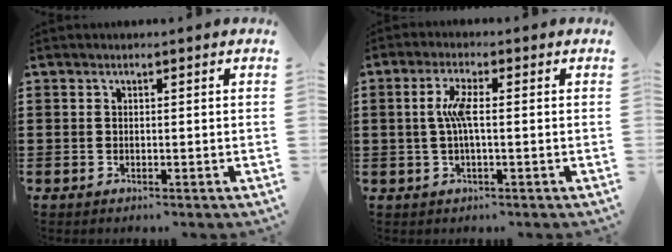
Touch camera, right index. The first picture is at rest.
{"total": 4.4, "force": [0.0, 0.9, 4.4], "torque": [-0.096, -0.002, -0.008]}